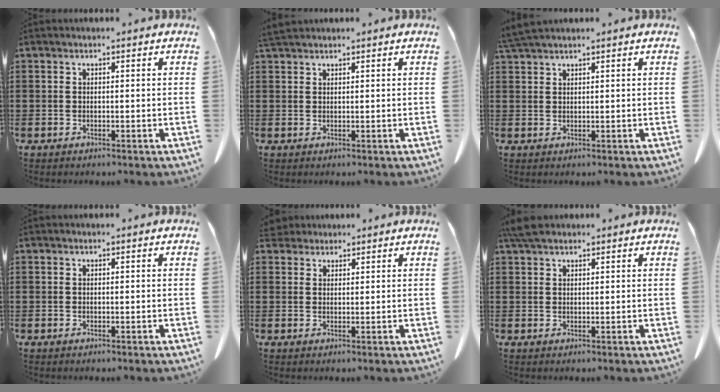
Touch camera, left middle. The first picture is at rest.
{"total": 1.8, "force": [1.7, 0.3, 0.6], "torque": [-0.018, 0.001, 0.033]}
{"total": 2.6, "force": [2.3, 0.1, 1.1], "torque": [-0.028, -0.001, 0.047]}
{"total": 0.0}
{"total": 2.5, "force": [2.3, 1.0, 0.4], "torque": [-0.016, 0.003, 0.046]}
{"total": 3.3, "force": [2.5, 1.1, 1.9], "torque": [-0.044, 0.007, 0.048]}